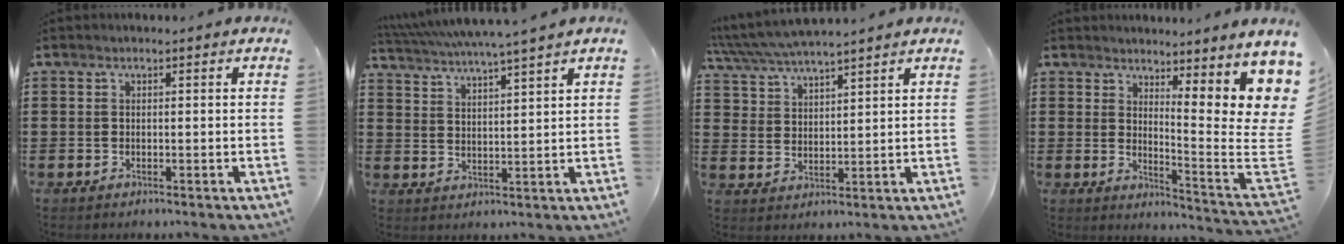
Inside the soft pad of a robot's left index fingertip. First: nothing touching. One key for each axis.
{"total": 4.5, "fx": 4.2, "fy": -1.0, "fz": 1.3, "tx": -0.044, "ty": -0.025, "tz": 0.069}
{"total": 5.2, "fx": 5.0, "fy": 0.7, "fz": 1.3, "tx": -0.046, "ty": -0.018, "tz": 0.090}
{"total": 7.9, "fx": 5.3, "fy": 0.8, "fz": 5.8, "tx": -0.095, "ty": -0.054, "tz": 0.090}